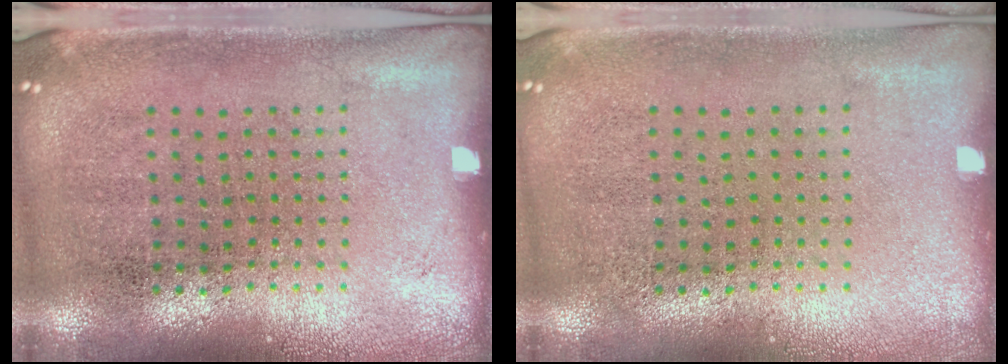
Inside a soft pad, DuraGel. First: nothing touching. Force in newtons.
{"total": 0.0}